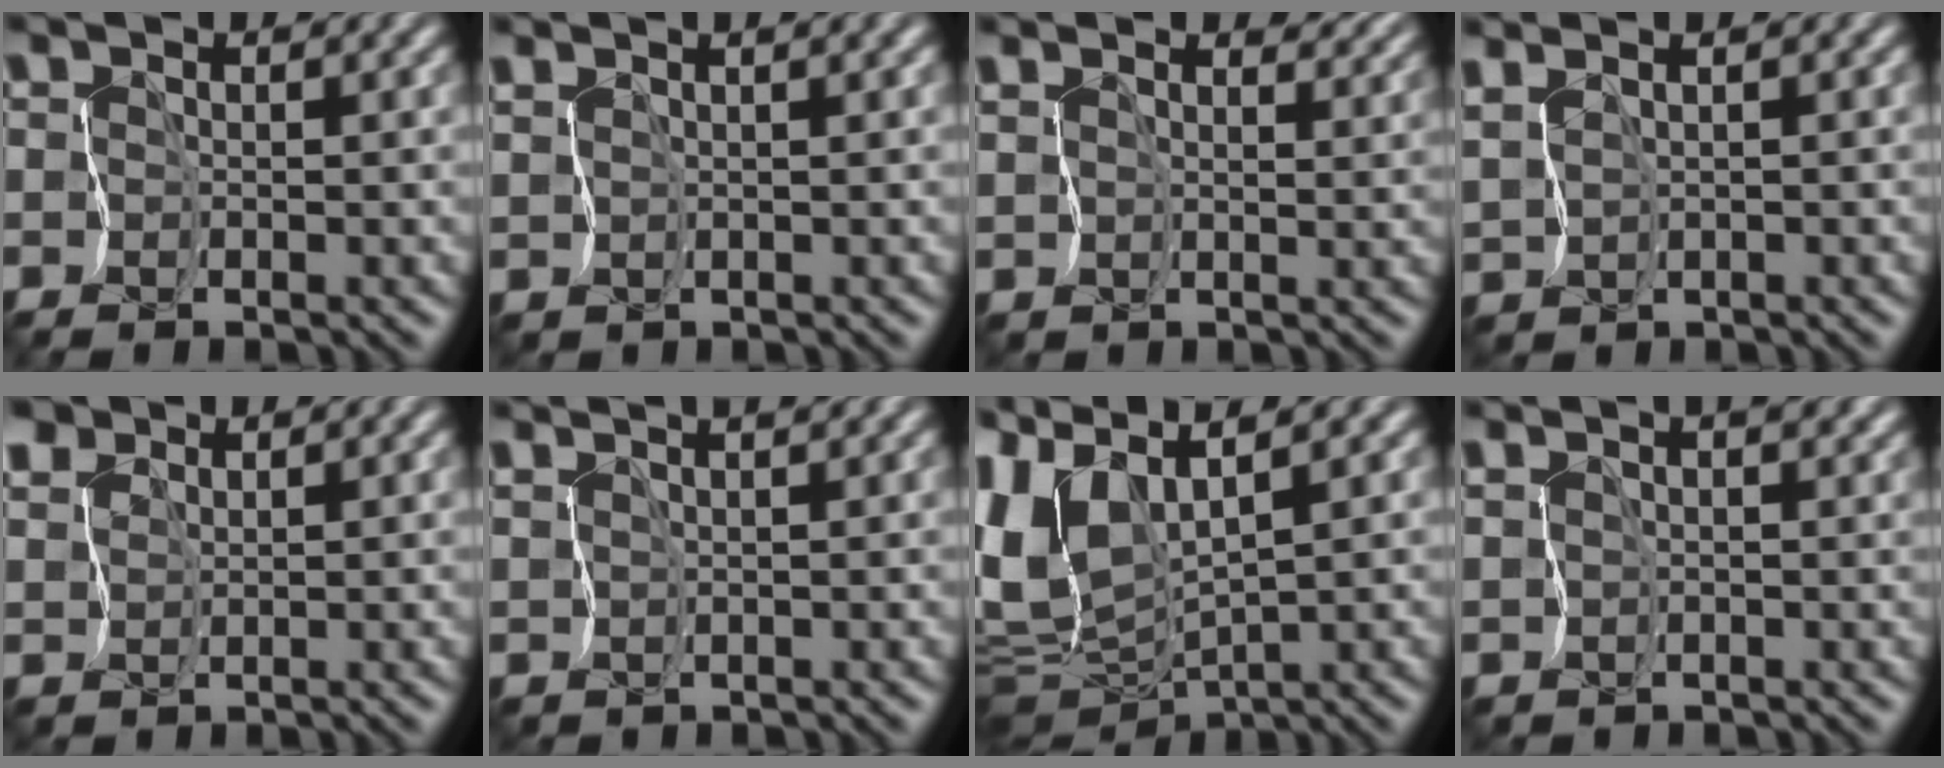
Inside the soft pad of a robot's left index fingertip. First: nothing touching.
{"total": 3.0, "force": [2.2, 0.5, 1.9], "torque": [-0.027, 0.013, 0.036]}
{"total": 4.0, "force": [3.4, 1.5, 1.4], "torque": [-0.039, 0.001, 0.047]}
{"total": 1.9, "force": [1.8, -0.1, 0.5], "torque": [-0.024, 0.007, 0.043]}
{"total": 2.3, "force": [2.1, 1.0, 0.0], "torque": [-0.019, 0.001, 0.046]}
{"total": 3.3, "force": [2.8, 0.2, 1.6], "torque": [-0.030, 0.016, 0.041]}
{"total": 8.3, "force": [3.5, 3.3, 6.8], "torque": [-0.188, 0.007, 0.074]}
{"total": 2.7, "force": [2.0, 0.8, 1.6], "torque": [-0.020, 0.009, 0.028]}